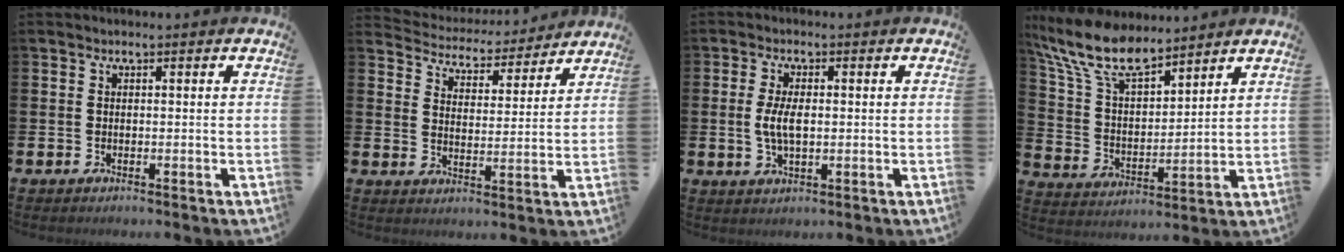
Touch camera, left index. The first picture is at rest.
{"total": 4.6, "force": [4.4, 1.2, -0.1], "torque": [-0.016, -0.045, 0.071]}
{"total": 4.2, "force": [0.2, 1.9, 3.7], "torque": [-0.073, 0.001, -0.002]}
{"total": 10.5, "force": [8.7, 3.3, 4.7], "torque": [-0.125, -0.038, 0.160]}